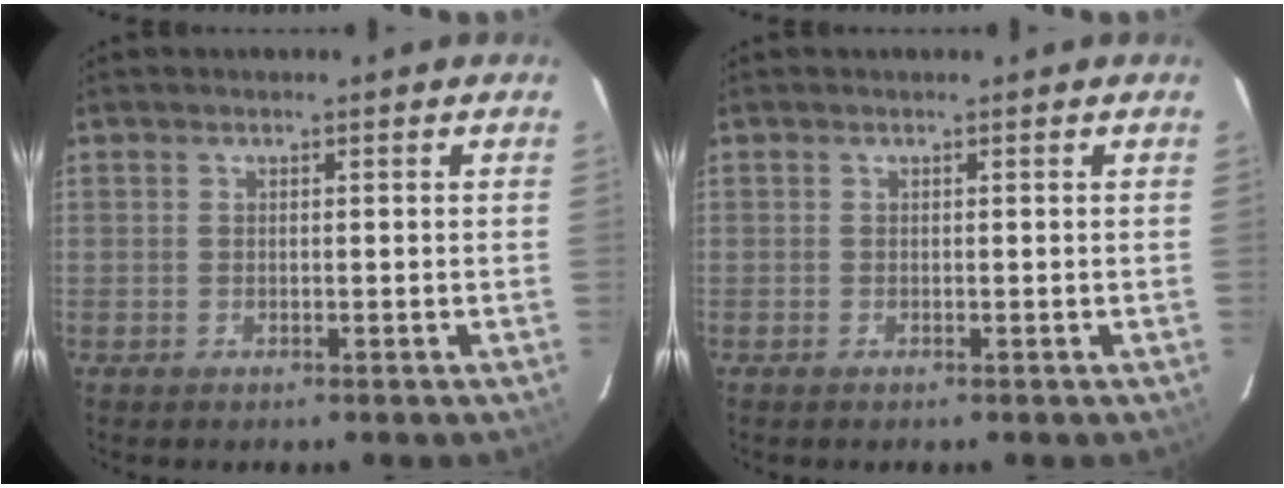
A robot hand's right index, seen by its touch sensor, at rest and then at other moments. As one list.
[{"total": 0.0}]